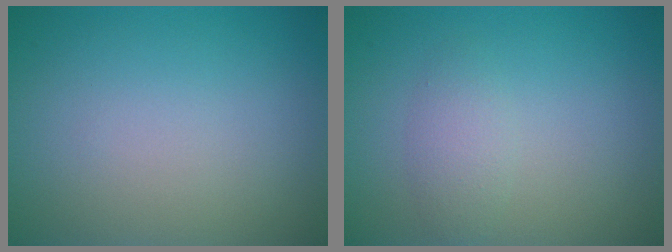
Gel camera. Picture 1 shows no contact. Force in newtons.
{"total": 1.8, "press": 1.8, "slide": 0.2}